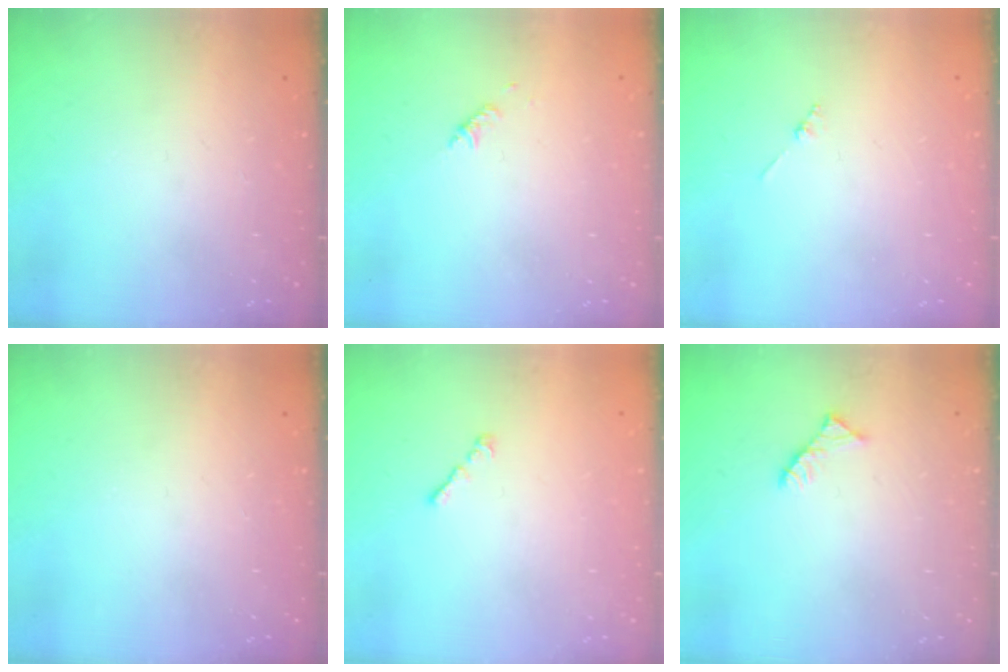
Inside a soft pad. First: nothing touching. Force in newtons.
{"total": 2.8, "press": 2.7, "slide": 0.6}
{"total": 0.8, "press": 0.8, "slide": 0.2}
{"total": 0.0}
{"total": 1.0, "press": 0.9, "slide": 0.5}
{"total": 3.0, "press": 3.0, "slide": 0.5}